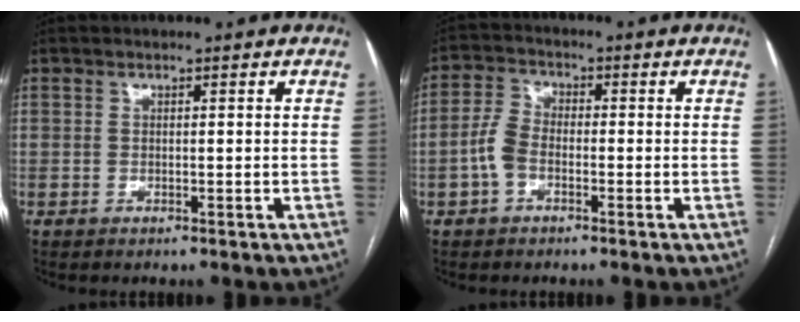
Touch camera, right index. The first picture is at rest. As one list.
[{"total": 4.5, "force": [-1.6, 2.6, 3.3], "torque": [-0.079, 0.012, -0.037]}]